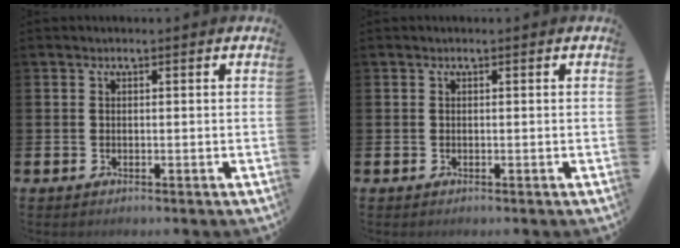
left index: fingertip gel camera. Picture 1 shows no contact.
{"total": 0.0}